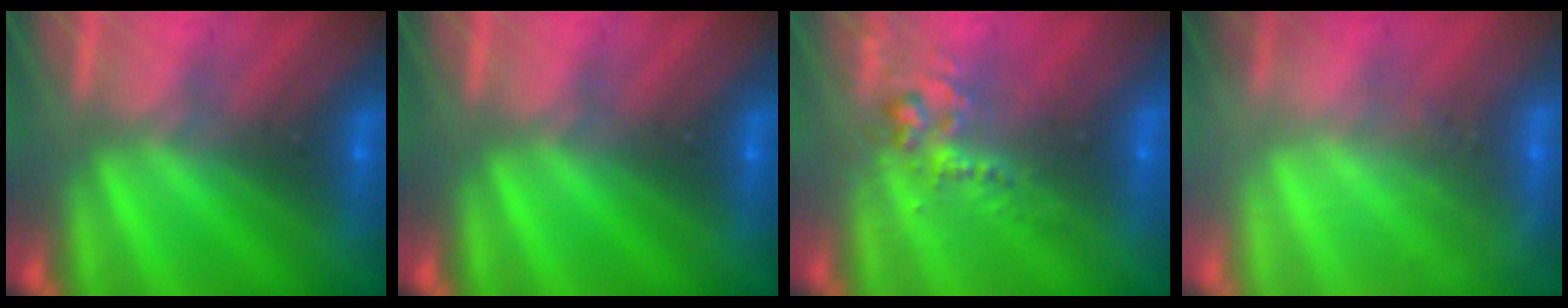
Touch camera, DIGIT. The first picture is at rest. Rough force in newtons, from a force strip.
{"total": 0.0}
{"total": 2.5}
{"total": 3.0}